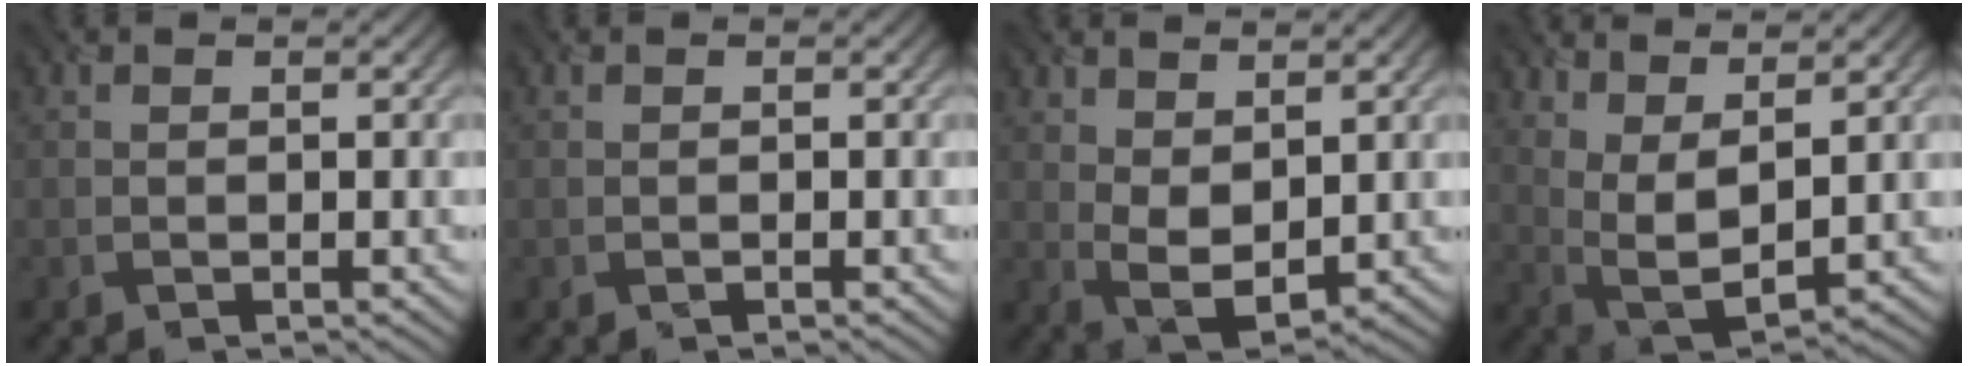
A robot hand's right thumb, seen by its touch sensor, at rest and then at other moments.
{"total": 0.0}
{"total": 5.3, "force": [2.0, 2.9, 4.0], "torque": [-0.092, -0.005, 0.045]}
{"total": 7.1, "force": [3.8, 2.6, 5.5], "torque": [-0.133, -0.002, 0.078]}